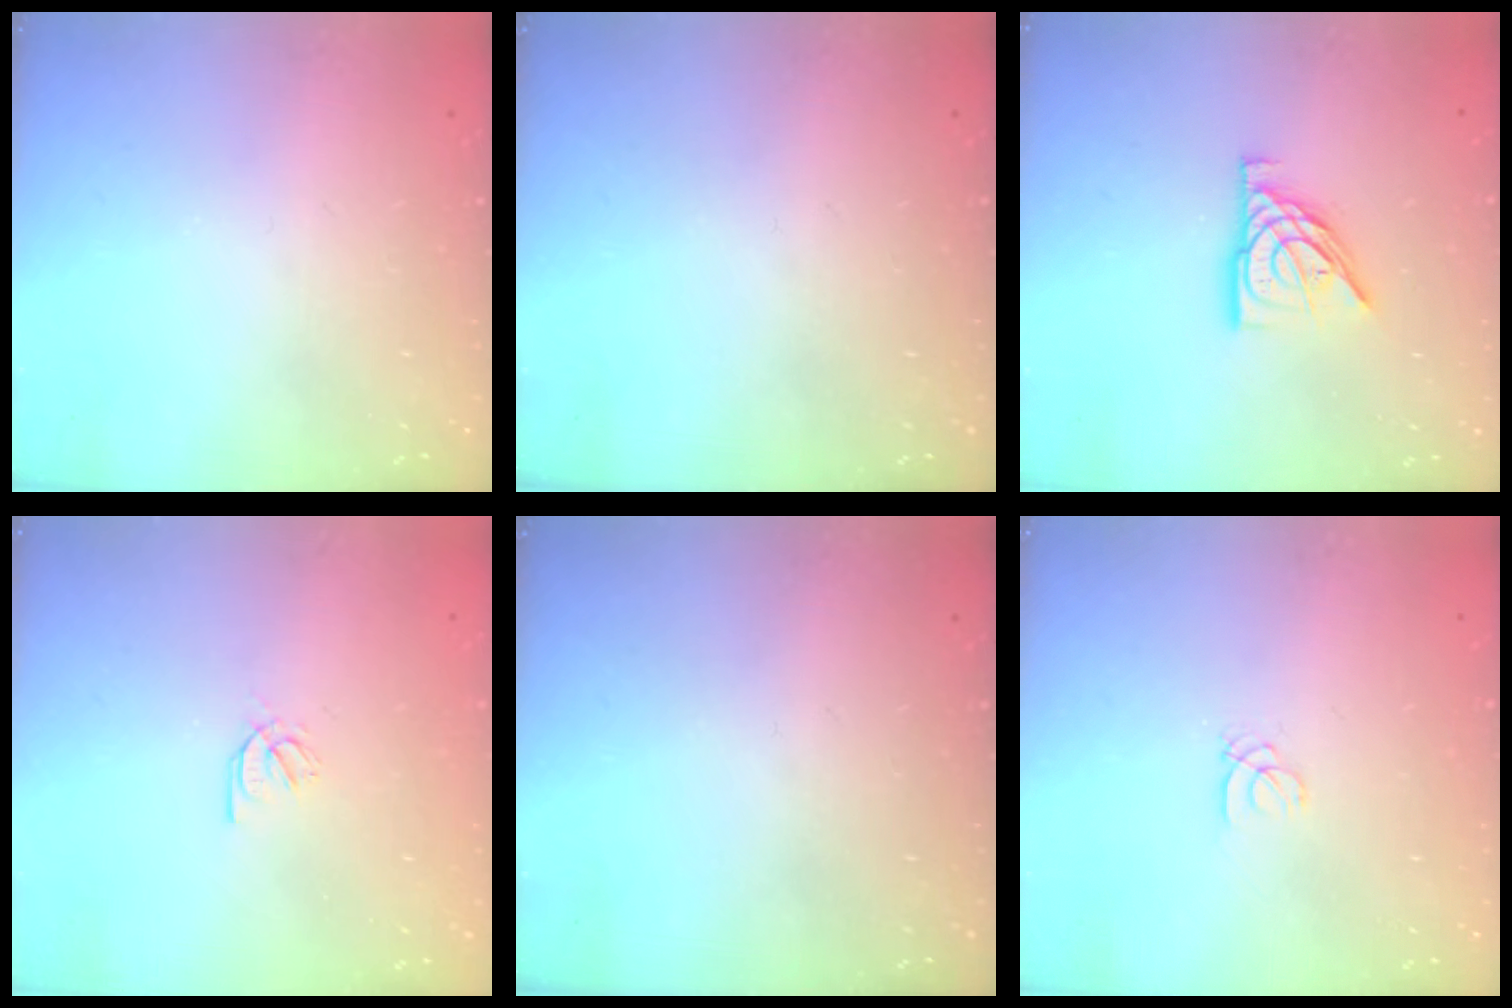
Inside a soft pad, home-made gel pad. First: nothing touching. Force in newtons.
{"total": 0.0}
{"total": 10.7, "press": 10.6, "slide": 1.2}
{"total": 2.1, "press": 2.1, "slide": 0.2}
{"total": 0.0}
{"total": 1.0, "press": 1.0, "slide": 0.1}